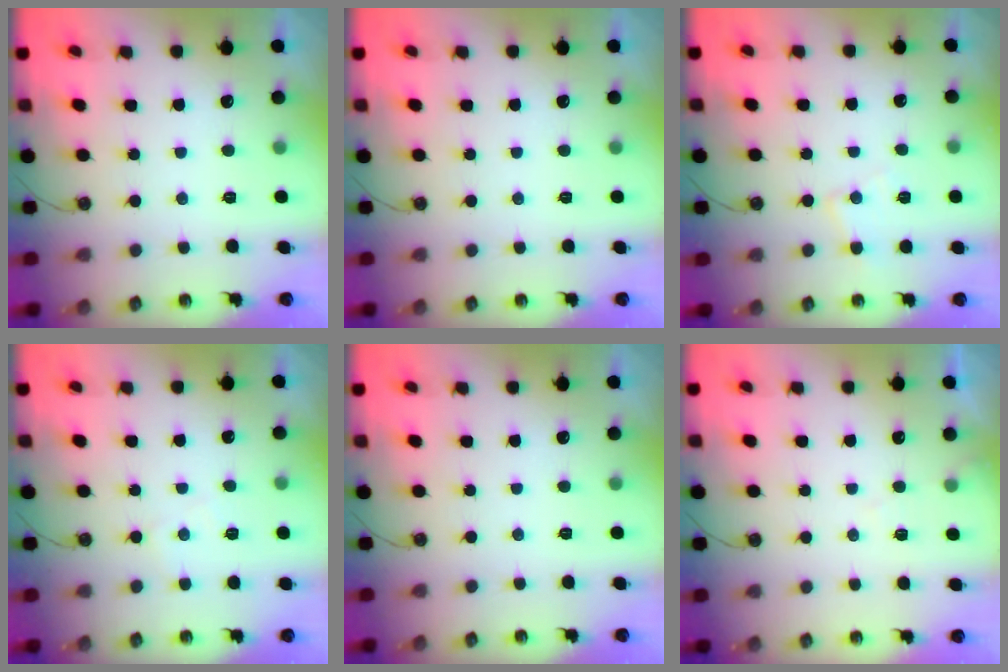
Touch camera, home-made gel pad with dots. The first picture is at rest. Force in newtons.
{"total": 0.0}
{"total": 6.8, "press": 6.8, "slide": 0.3}
{"total": 4.4, "press": 4.3, "slide": 0.8}
{"total": 0.0}
{"total": 4.6, "press": 4.6, "slide": 0.7}